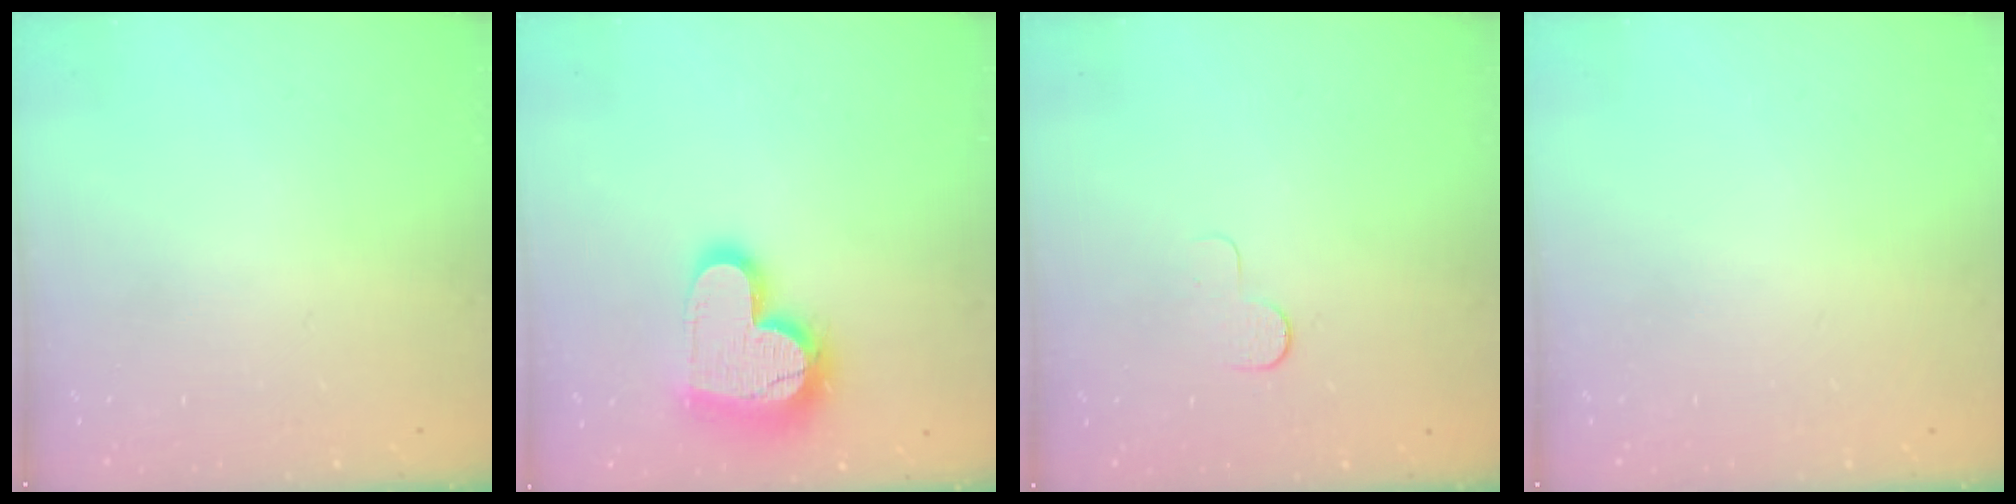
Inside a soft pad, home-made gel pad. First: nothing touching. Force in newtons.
{"total": 18.4, "press": 18.4, "slide": 1.4}
{"total": 3.9, "press": 3.9, "slide": 0.3}
{"total": 0.0}